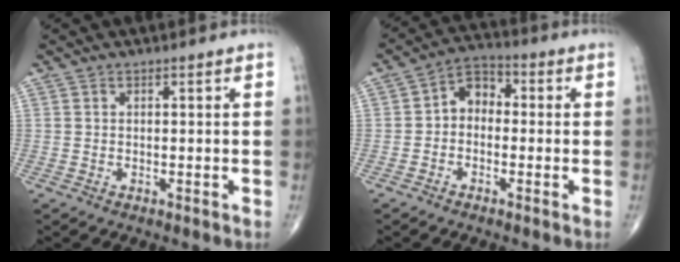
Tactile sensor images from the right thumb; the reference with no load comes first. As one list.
[{"total": 6.0, "force": [-0.5, 4.5, 3.9], "torque": [-0.037, 0.025, -0.028]}]